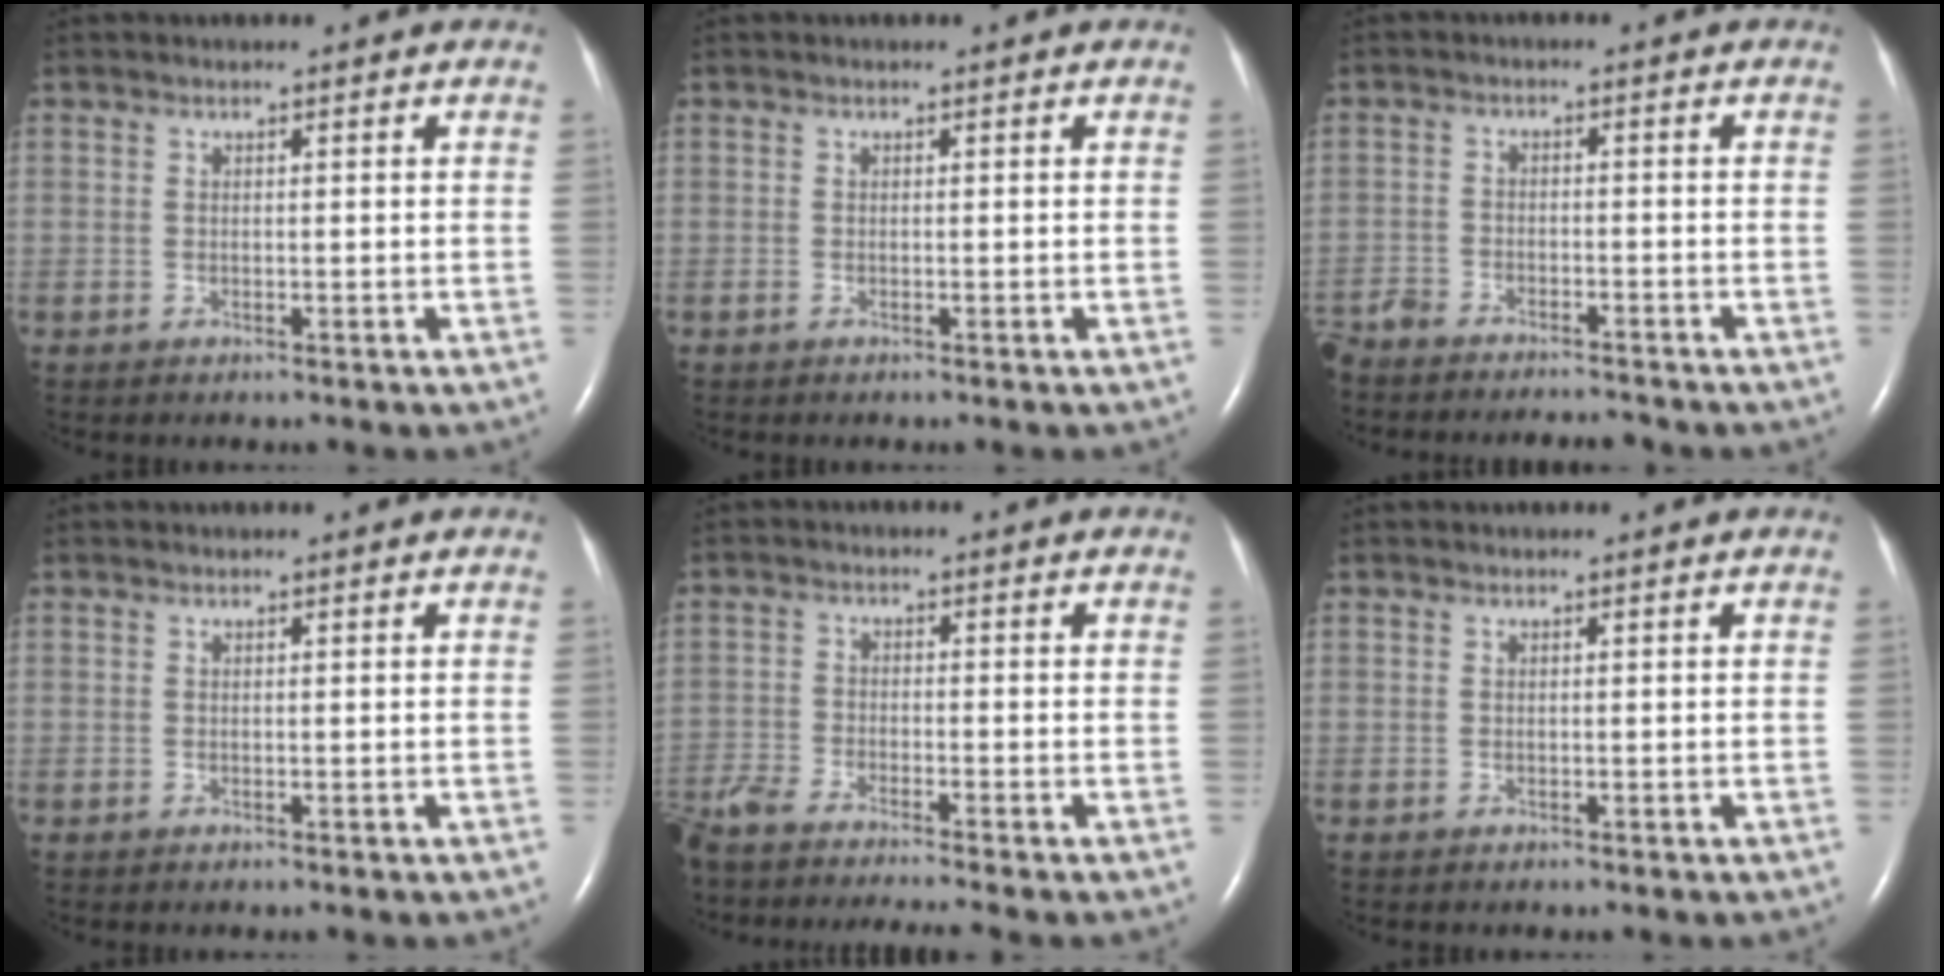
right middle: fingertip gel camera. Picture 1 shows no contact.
{"total": 0.0}
{"total": 9.2, "force": [-8.5, 1.9, 3.0], "torque": [-0.055, -0.003, -0.134]}
{"total": 0.0}
{"total": 10.9, "force": [-9.8, -0.4, 4.7], "torque": [-0.075, -0.020, -0.165]}
{"total": 0.0}